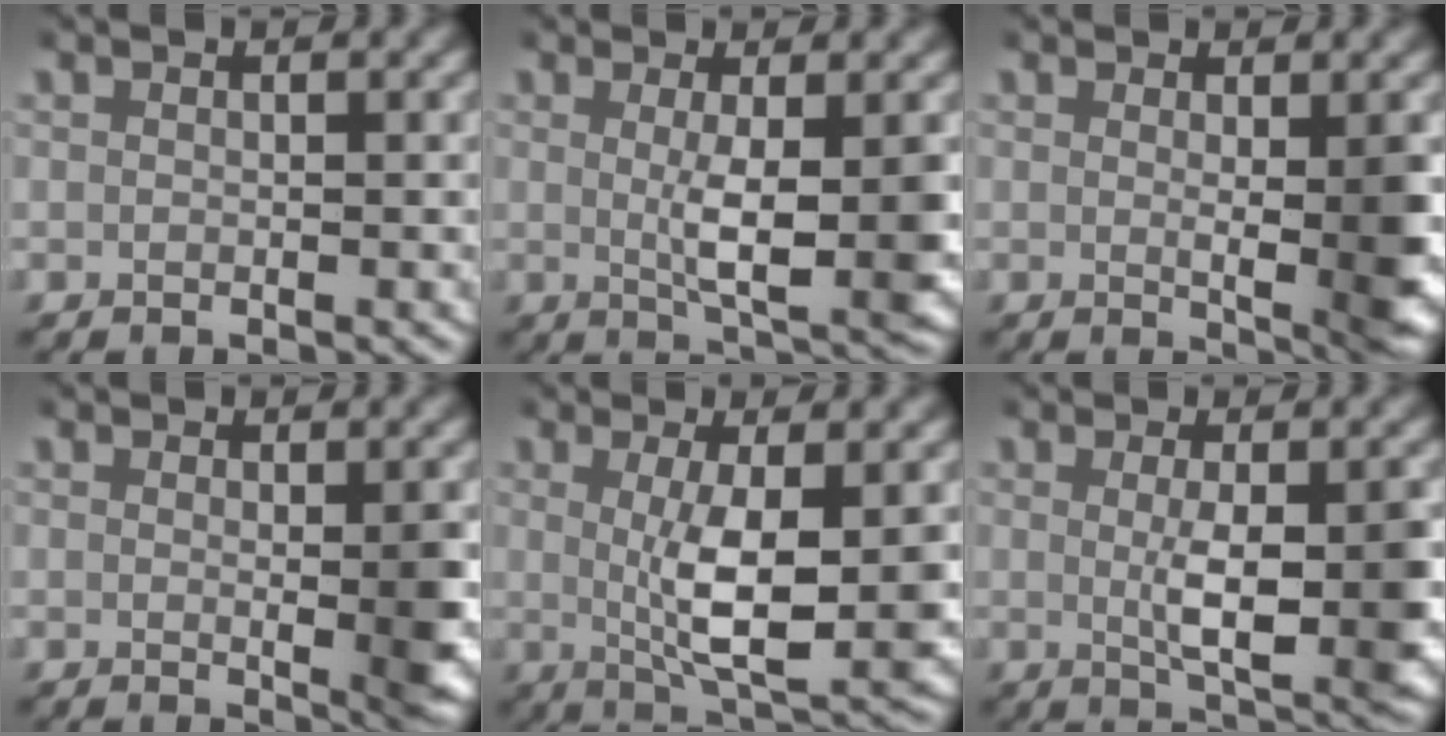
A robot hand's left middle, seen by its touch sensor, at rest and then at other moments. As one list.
[{"total": 5.6, "force": [0.1, 1.5, 5.4], "torque": [-0.087, -0.016, 0.007]}, {"total": 4.6, "force": [0.2, 1.0, 4.4], "torque": [-0.063, -0.016, 0.005]}, {"total": 2.8, "force": [0.2, 0.4, 2.7], "torque": [-0.038, -0.013, 0.005]}, {"total": 7.2, "force": [0.6, 2.4, 6.8], "torque": [-0.113, -0.018, 0.017]}, {"total": 5.7, "force": [-0.1, 1.7, 5.5], "torque": [-0.085, -0.014, 0.002]}]